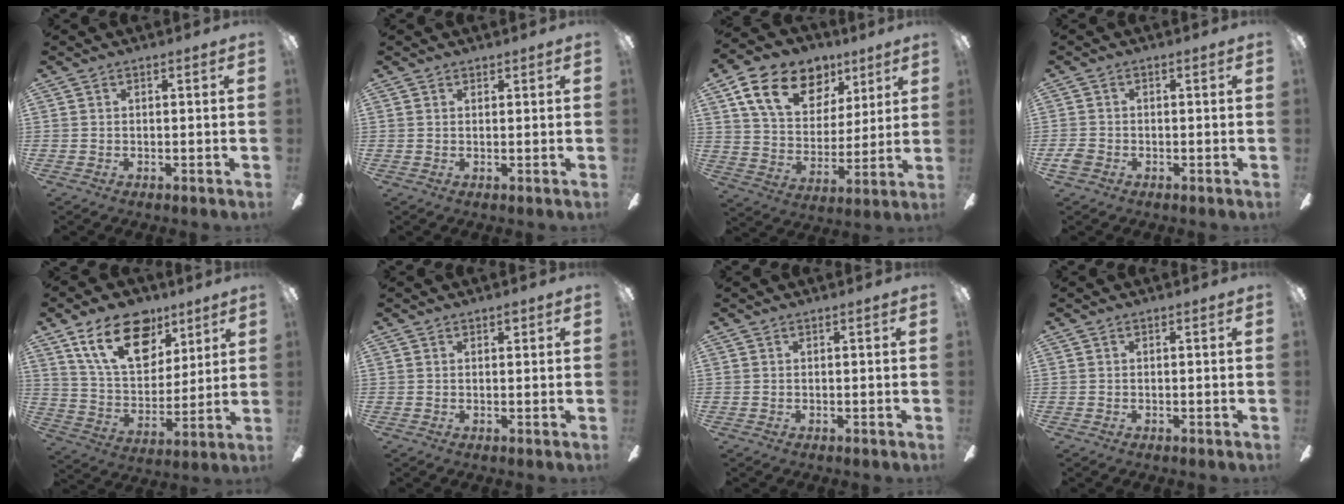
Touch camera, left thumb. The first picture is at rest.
{"total": 0.9, "force": [0.7, 0.5, 0.1], "torque": [-0.002, 0.001, 0.013]}
{"total": 17.8, "force": [9.8, 11.6, 9.2], "torque": [-0.157, -0.032, 0.181]}
{"total": 2.6, "force": [-1.3, 1.8, 1.3], "torque": [-0.026, 0.006, -0.026]}
{"total": 20.0, "force": [11.2, 11.6, 11.7], "torque": [-0.187, -0.039, 0.199]}
{"total": 1.4, "force": [0.9, 0.9, 0.7], "torque": [-0.006, -0.001, 0.014]}
{"total": 0.0}
{"total": 0.0}